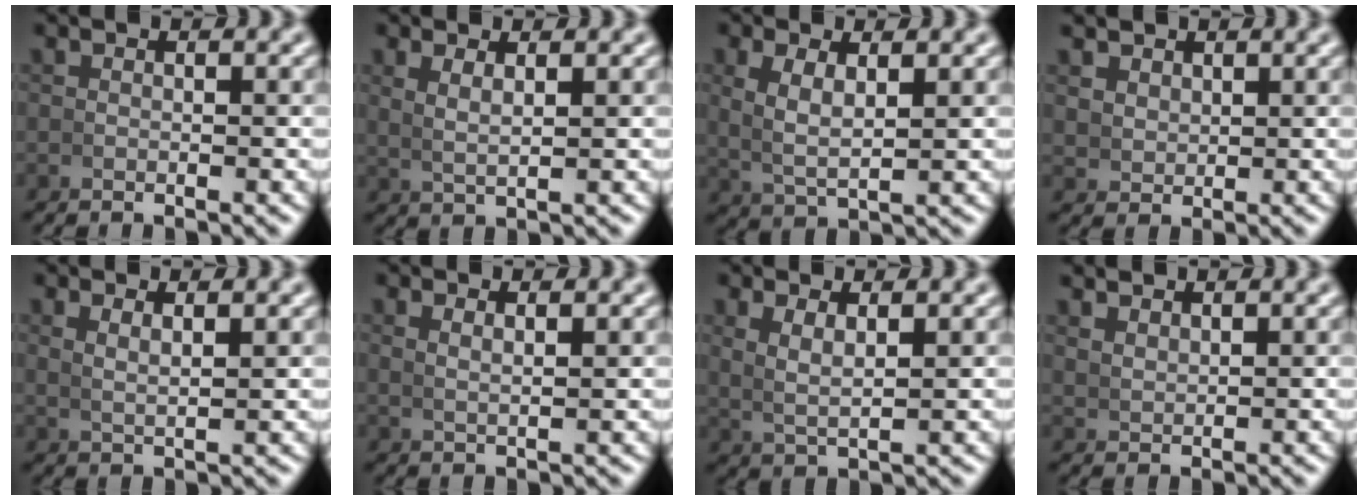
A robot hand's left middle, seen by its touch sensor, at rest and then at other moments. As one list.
[{"total": 2.0, "force": [1.2, 0.2, 1.5], "torque": [-0.029, -0.004, 0.032]}, {"total": 3.3, "force": [1.0, 1.3, 2.8], "torque": [-0.056, -0.004, 0.030]}, {"total": 2.3, "force": [1.8, 1.2, 0.8], "torque": [-0.016, -0.001, 0.044]}, {"total": 1.8, "force": [1.3, -0.2, 1.2], "torque": [-0.021, -0.006, 0.033]}, {"total": 1.4, "force": [1.1, -0.3, 0.8], "torque": [-0.014, -0.004, 0.028]}, {"total": 2.7, "force": [1.3, 0.8, 2.2], "torque": [-0.039, -0.004, 0.032]}, {"total": 2.1, "force": [2.0, 0.2, 0.5], "torque": [-0.005, 0.002, 0.046]}]